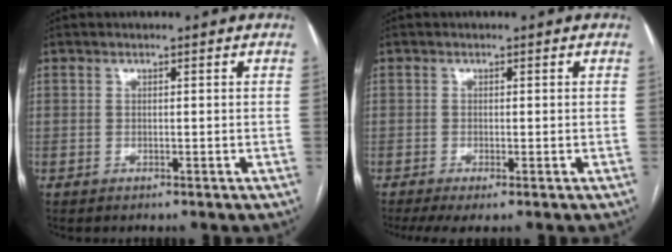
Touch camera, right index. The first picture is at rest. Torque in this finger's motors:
{"motor_torque": [0.63, -0.45, 0.19, 0.05]}